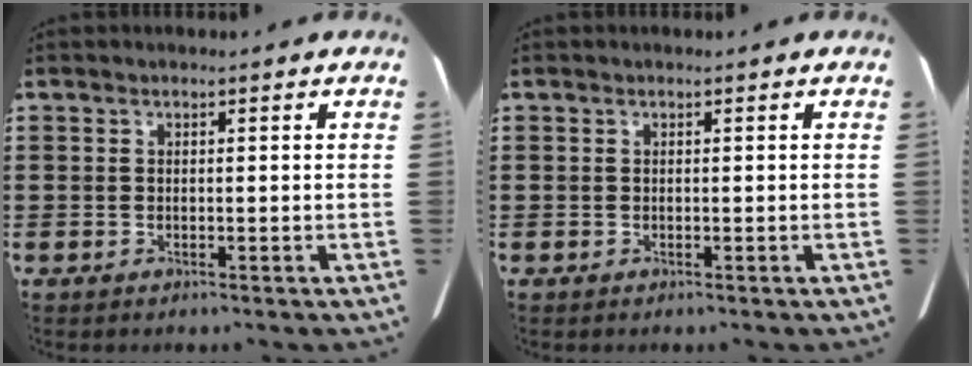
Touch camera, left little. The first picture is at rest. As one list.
[{"total": 0.0}]